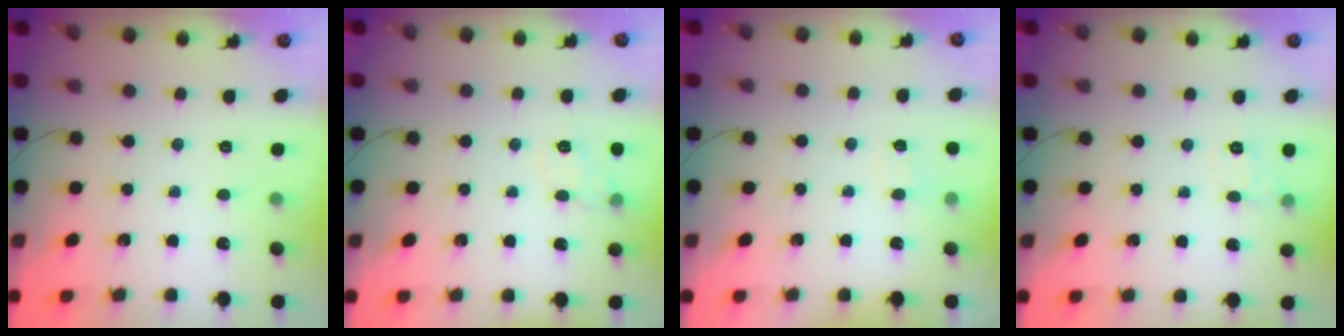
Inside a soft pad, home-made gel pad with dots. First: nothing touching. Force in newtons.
{"total": 8.6, "press": 8.4, "slide": 1.7}
{"total": 4.9, "press": 4.7, "slide": 1.3}
{"total": 6.1, "press": 5.9, "slide": 1.4}